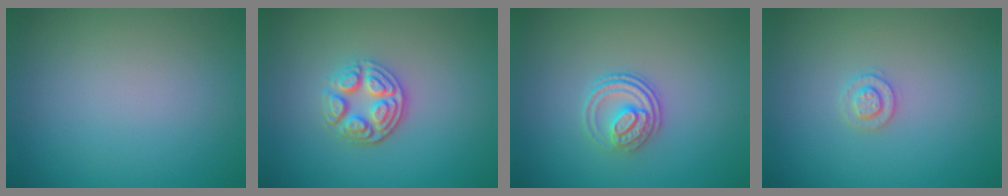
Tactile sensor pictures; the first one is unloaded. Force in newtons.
{"total": 3.7, "press": 3.1, "slide": 2.2}
{"total": 2.5, "press": 2.0, "slide": 1.5}
{"total": 1.5, "press": 1.5, "slide": 0.1}